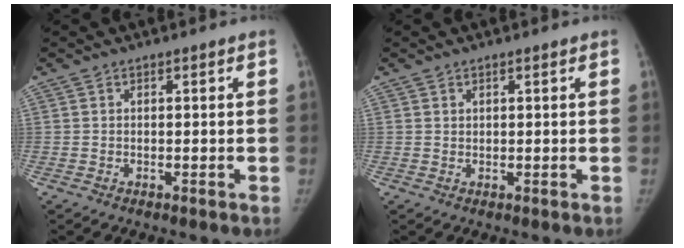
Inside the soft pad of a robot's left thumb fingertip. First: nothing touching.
{"total": 0.7, "force": [0.6, 0.4, 0.2], "torque": [0.002, -0.004, 0.009]}